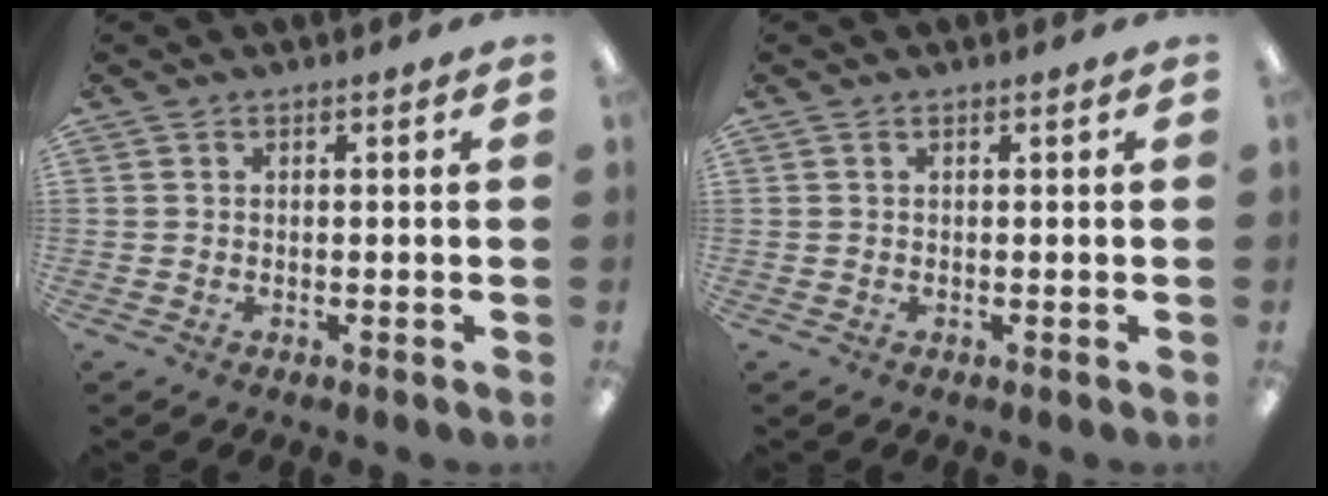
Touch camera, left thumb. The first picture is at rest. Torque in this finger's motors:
{"motor_torque": [-0.03, 0.04, -0.10, -0.03, 0.00]}